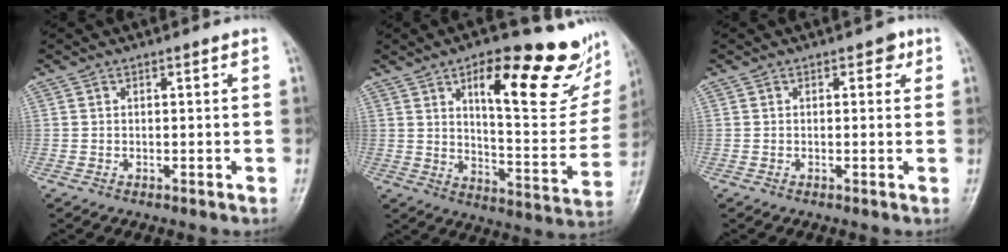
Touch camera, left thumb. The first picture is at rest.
{"total": 24.7, "force": [12.6, 8.4, 19.5], "torque": [-0.222, -0.046, 0.186]}
{"total": 1.8, "force": [0.7, 1.3, 1.1], "torque": [0.005, 0.001, 0.001]}